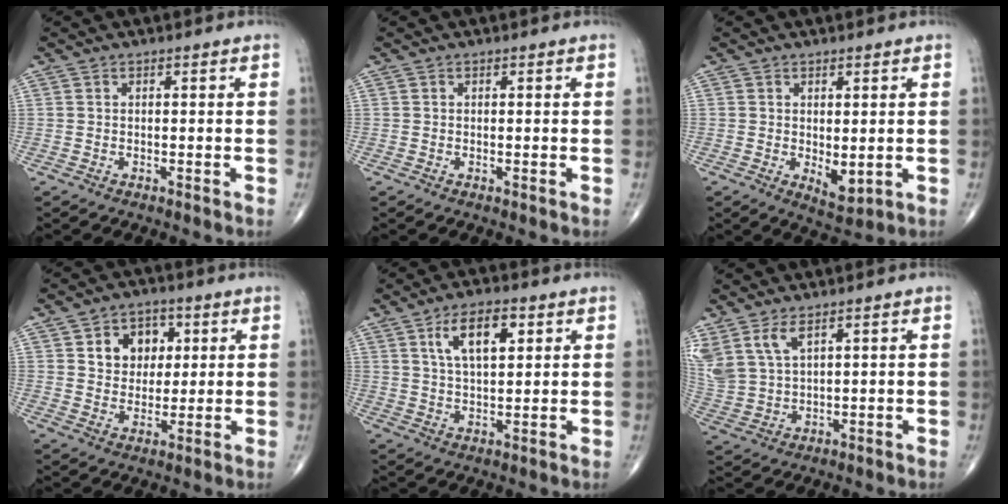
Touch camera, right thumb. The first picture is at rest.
{"total": 0.0}
{"total": 4.1, "force": [-0.2, 1.9, 3.7], "torque": [-0.046, -0.014, 0.006]}
{"total": 8.3, "force": [2.6, 6.6, 4.3], "torque": [-0.024, -0.007, 0.041]}
{"total": 9.0, "force": [3.7, 4.0, 7.1], "torque": [-0.109, -0.010, 0.067]}
{"total": 9.2, "force": [5.1, 4.6, 6.0], "torque": [-0.136, -0.013, 0.119]}